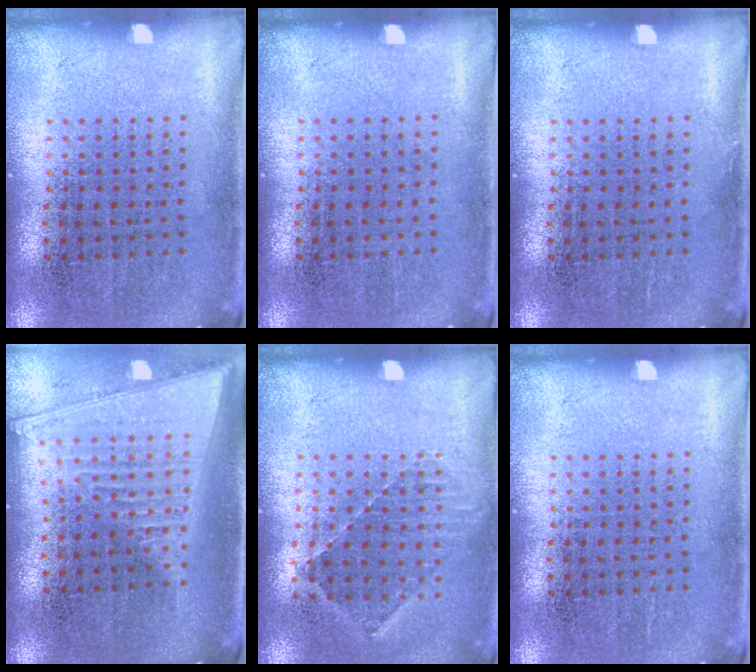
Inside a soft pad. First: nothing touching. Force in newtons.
{"total": 0.0}
{"total": 0.0}
{"total": 2.1, "press": 1.8, "slide": 1.2}
{"total": 0.9, "press": 0.9, "slide": 0.2}
{"total": 0.0}